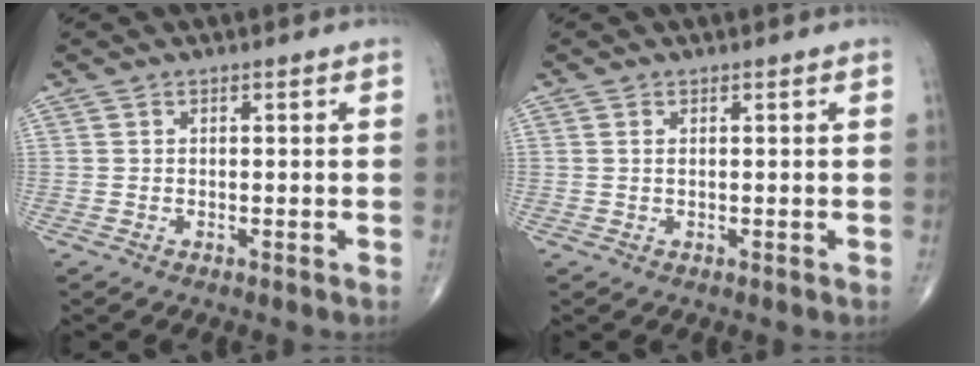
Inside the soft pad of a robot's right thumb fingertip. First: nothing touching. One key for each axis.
{"total": 0.6, "fx": 0.2, "fy": 0.2, "fz": 0.5, "tx": -0.014, "ty": 0.003, "tz": 0.005}